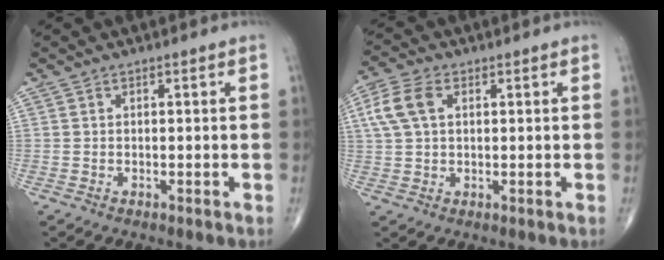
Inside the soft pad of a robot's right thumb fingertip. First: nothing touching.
{"total": 6.9, "force": [1.9, 4.2, 5.1], "torque": [-0.118, 0.014, 0.037]}